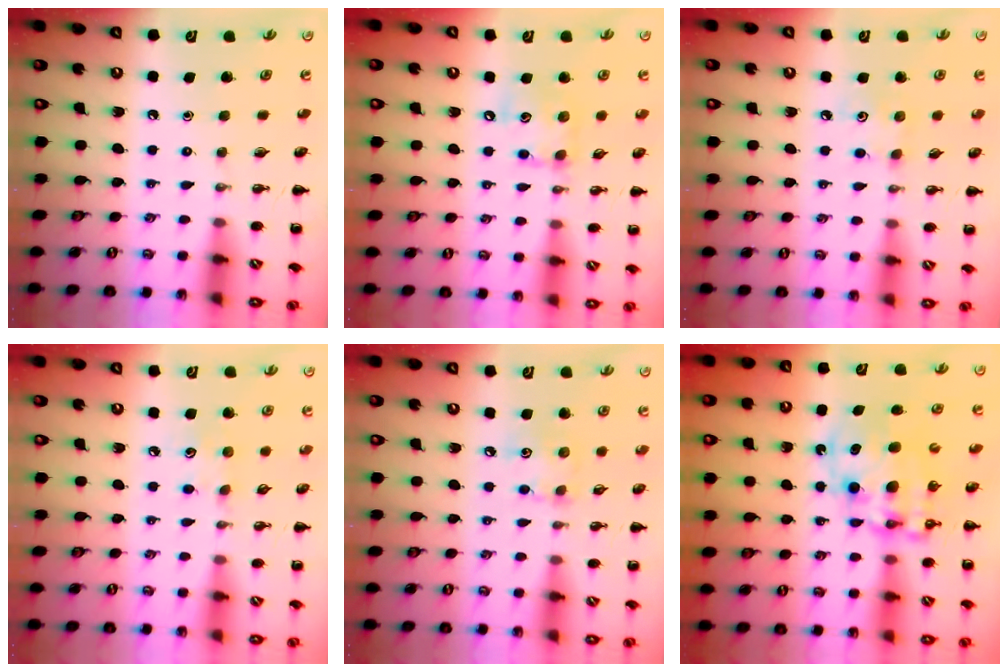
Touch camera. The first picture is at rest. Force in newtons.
{"total": 9.7, "press": 9.7, "slide": 1.1}
{"total": 5.0, "press": 4.9, "slide": 1.0}
{"total": 5.4, "press": 5.2, "slide": 1.3}
{"total": 6.2, "press": 6.2, "slide": 0.8}
{"total": 12.0, "press": 11.7, "slide": 2.5}